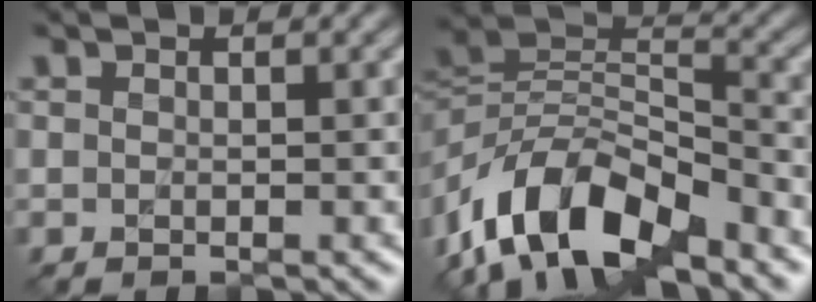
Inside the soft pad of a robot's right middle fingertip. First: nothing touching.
{"total": 11.5, "force": [-7.4, 5.2, 7.1], "torque": [-0.127, 0.009, -0.152]}